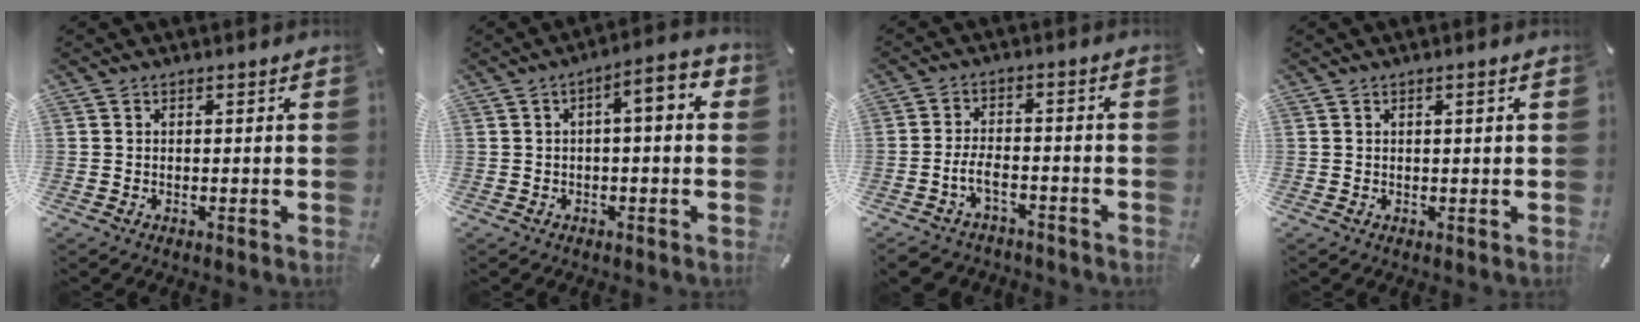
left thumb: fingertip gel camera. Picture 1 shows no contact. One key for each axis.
{"total": 6.3, "fx": 1.0, "fy": 1.8, "fz": 6.0, "tx": -0.089, "ty": -0.008, "tz": 0.011}
{"total": 5.6, "fx": -3.2, "fy": 2.8, "fz": 3.7, "tx": -0.079, "ty": 0.014, "tz": -0.062}
{"total": 1.2, "fx": 0.4, "fy": 0.1, "fz": 1.2, "tx": -0.021, "ty": -0.001, "tz": 0.006}